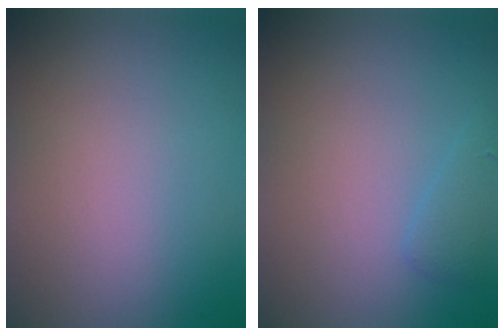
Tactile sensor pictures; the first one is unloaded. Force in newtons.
{"total": 1.2, "press": 1.2, "slide": 0.1}